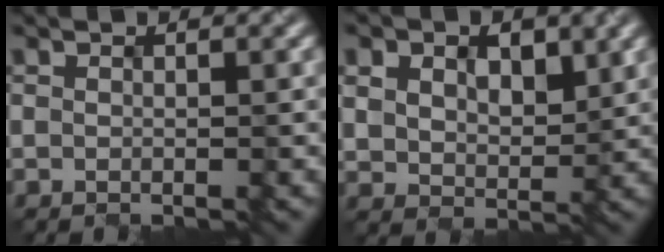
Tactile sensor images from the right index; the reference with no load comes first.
{"total": 5.8, "force": [2.0, 4.2, 3.4], "torque": [-0.070, 0.003, 0.023]}